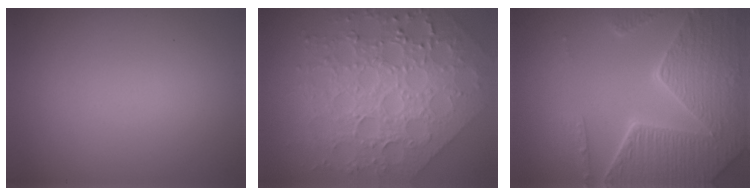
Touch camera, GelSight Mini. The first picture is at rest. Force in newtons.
{"total": 7.7, "press": 6.3, "slide": 4.3}
{"total": 8.1, "press": 5.9, "slide": 5.5}